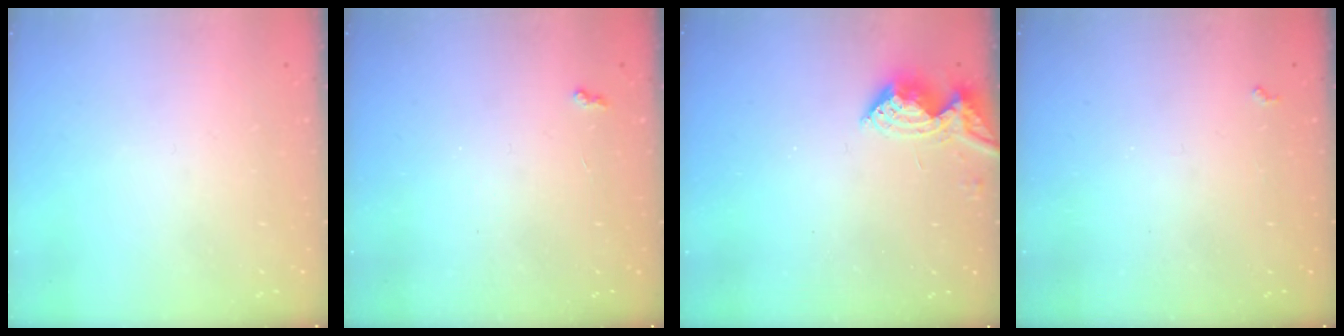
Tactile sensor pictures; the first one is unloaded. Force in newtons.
{"total": 4.2, "press": 4.1, "slide": 0.5}
{"total": 8.2, "press": 8.2, "slide": 0.8}
{"total": 3.7, "press": 3.6, "slide": 0.7}